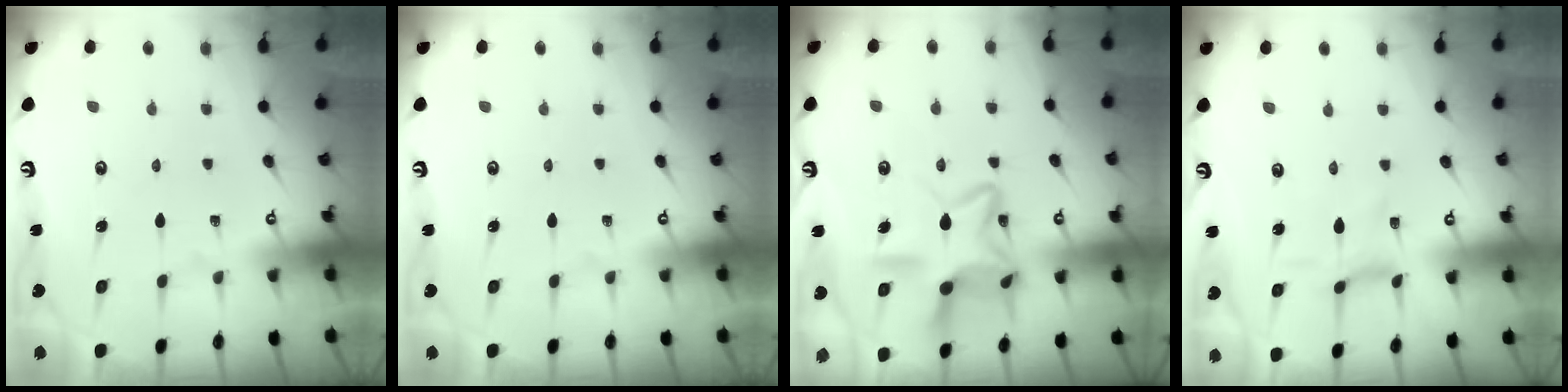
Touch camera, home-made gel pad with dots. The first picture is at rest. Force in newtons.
{"total": 0.0}
{"total": 12.4, "press": 12.4, "slide": 1.0}
{"total": 0.0}